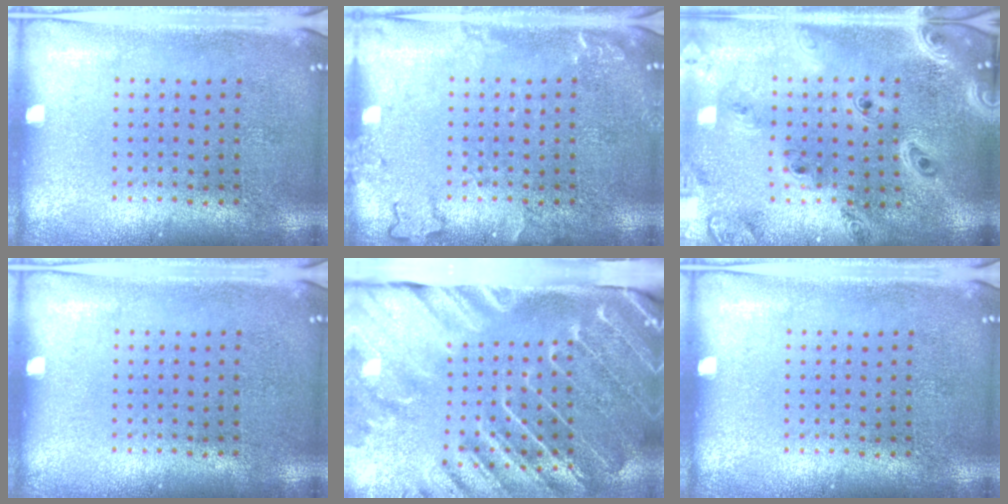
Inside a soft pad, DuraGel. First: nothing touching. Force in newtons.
{"total": 1.9, "press": 1.9, "slide": 0.3}
{"total": 2.5, "press": 2.2, "slide": 1.2}
{"total": 0.0}
{"total": 4.2, "press": 3.4, "slide": 2.4}
{"total": 0.0}